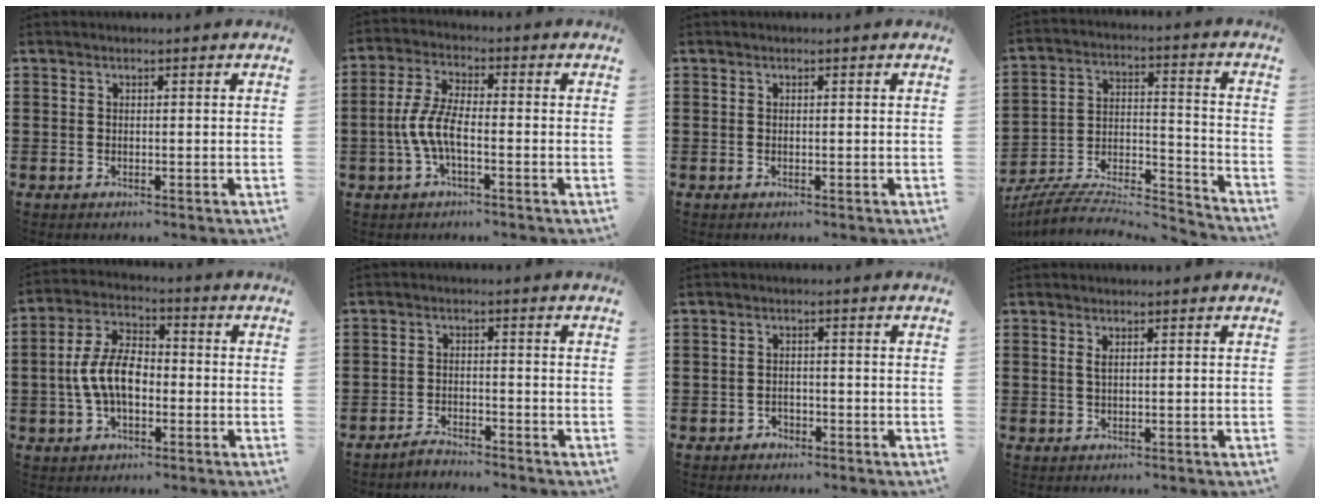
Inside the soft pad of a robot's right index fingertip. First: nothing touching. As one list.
[{"total": 6.2, "force": [-1.9, 2.2, 5.5], "torque": [-0.137, -0.009, -0.044]}, {"total": 0.0}, {"total": 8.4, "force": [-7.5, 2.0, 3.2], "torque": [-0.056, 0.004, -0.148]}, {"total": 8.3, "force": [-1.5, 4.6, 6.7], "torque": [-0.160, 0.003, -0.035]}, {"total": 2.2, "force": [-2.2, 0.2, 0.1], "torque": [-0.007, 0.007, -0.047]}, {"total": 1.4, "force": [-1.1, 0.8, 0.2], "torque": [-0.009, 0.001, -0.025]}, {"total": 0.9, "force": [0.3, 0.3, 0.8], "torque": [-0.018, 0.003, 0.006]}]